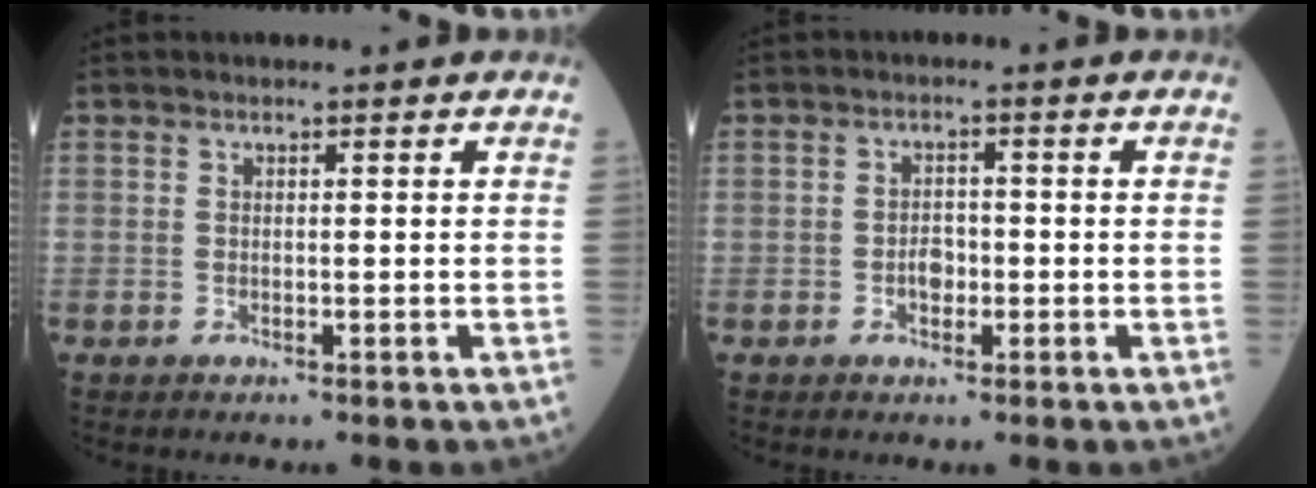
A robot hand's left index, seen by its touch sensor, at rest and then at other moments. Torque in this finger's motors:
{"motor_torque": [0.32, 0.12, -0.07, -0.01]}